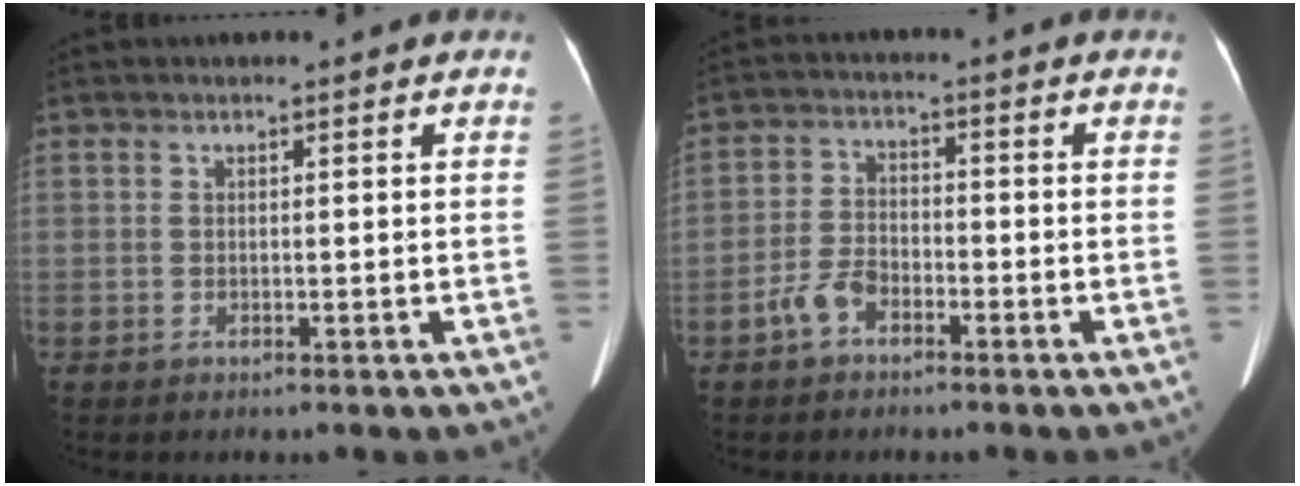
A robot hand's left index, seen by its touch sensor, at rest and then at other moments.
{"total": 4.6, "force": [-3.0, 2.4, 2.5], "torque": [-0.060, 0.004, -0.057]}